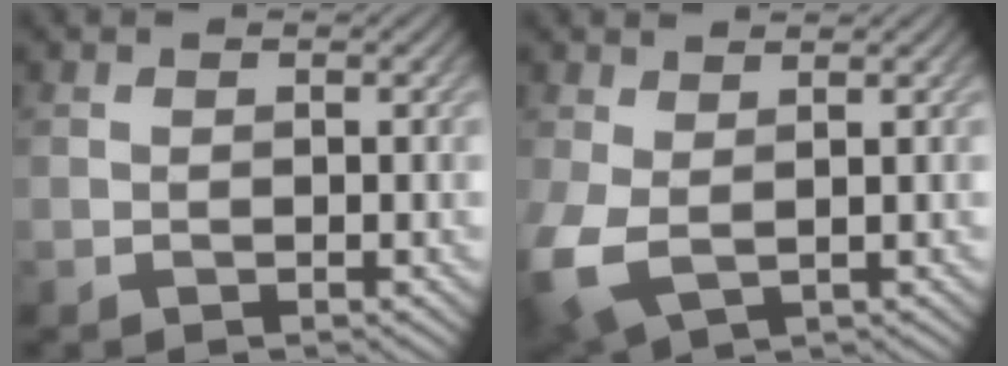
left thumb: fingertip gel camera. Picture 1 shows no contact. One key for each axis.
{"total": 5.5, "fx": 0.0, "fy": 3.1, "fz": 4.5, "tx": -0.125, "ty": -0.012, "tz": 0.001}